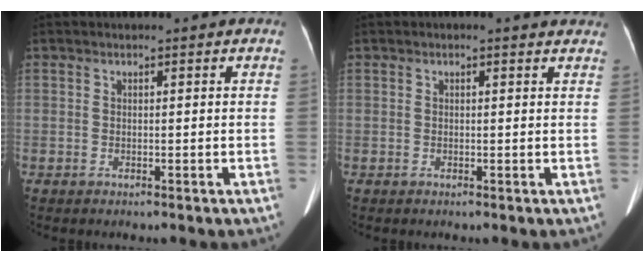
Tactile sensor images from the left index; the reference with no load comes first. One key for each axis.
{"total": 1.8, "fx": 1.5, "fy": 0.6, "fz": 0.9, "tx": -0.017, "ty": 0.004, "tz": 0.004}